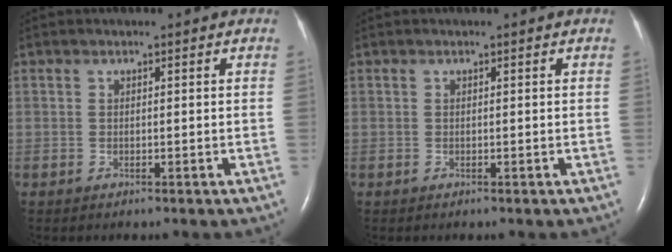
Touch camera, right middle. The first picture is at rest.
{"total": 0.0}